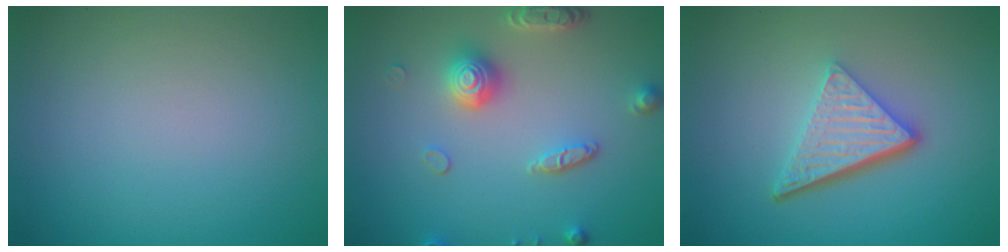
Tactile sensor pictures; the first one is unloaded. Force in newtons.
{"total": 4.1, "press": 3.5, "slide": 2.1}
{"total": 5.4, "press": 3.6, "slide": 4.0}